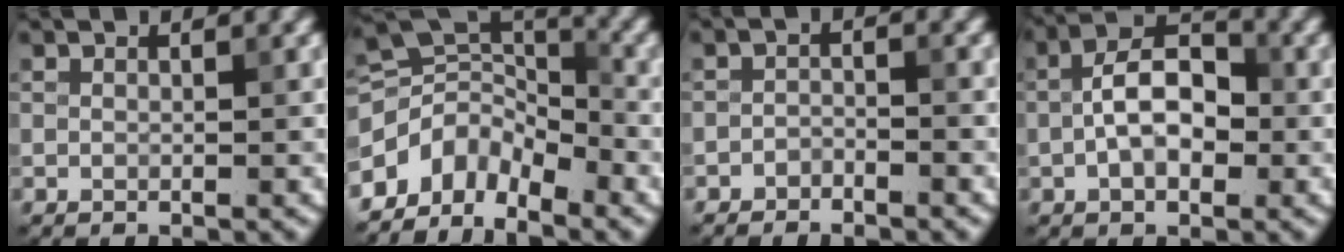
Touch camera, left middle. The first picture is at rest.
{"total": 5.0, "force": [-3.8, 2.4, 2.1], "torque": [-0.024, 0.003, -0.079]}
{"total": 1.7, "force": [-1.6, 0.4, 0.3], "torque": [-0.004, 0.003, -0.031]}
{"total": 5.5, "force": [-0.8, 3.0, 4.5], "torque": [-0.078, 0.014, -0.020]}